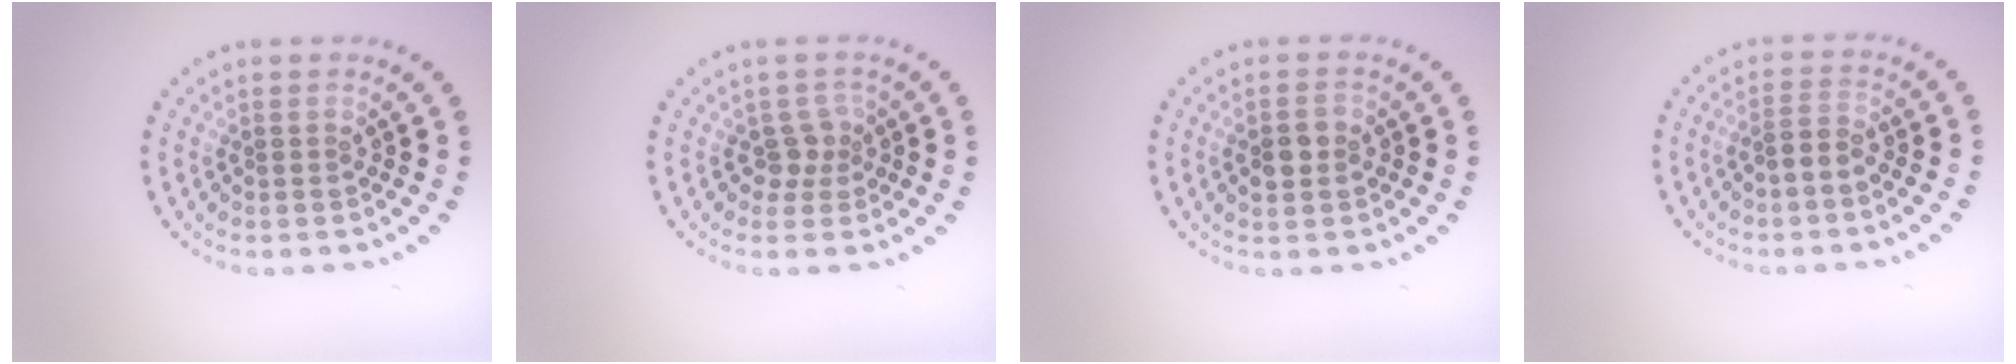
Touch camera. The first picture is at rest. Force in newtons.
{"total": 1.8, "press": 1.3, "slide": 1.3}
{"total": 2.5, "press": 2.5, "slide": 0.1}
{"total": 1.7, "press": 1.4, "slide": 0.9}